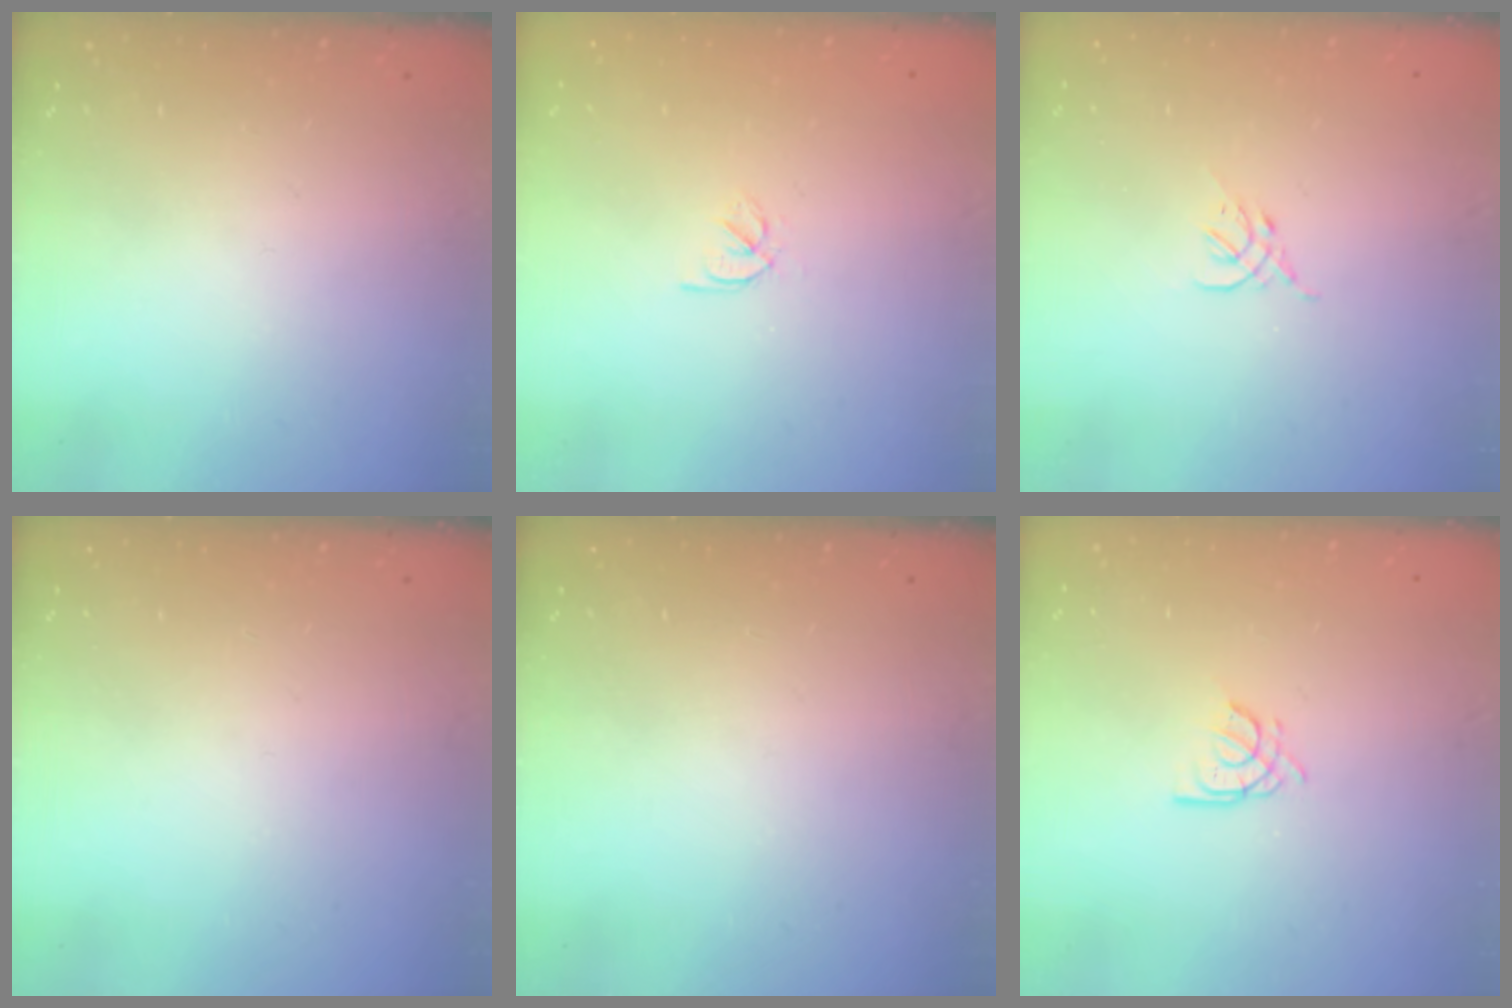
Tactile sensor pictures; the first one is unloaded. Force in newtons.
{"total": 2.4, "press": 2.3, "slide": 0.7}
{"total": 2.3, "press": 2.2, "slide": 0.5}
{"total": 0.0}
{"total": 0.0}
{"total": 3.3, "press": 3.3, "slide": 0.3}